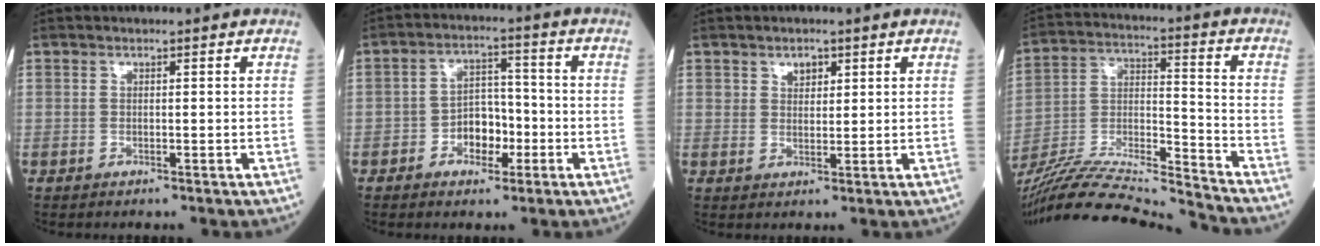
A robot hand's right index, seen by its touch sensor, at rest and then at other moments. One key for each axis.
{"total": 6.0, "fx": -2.1, "fy": 3.7, "fz": 4.2, "tx": -0.067, "ty": 0.016, "tz": -0.037}
{"total": 2.4, "fx": 1.4, "fy": 1.6, "fz": 1.2, "tx": -0.017, "ty": 0.000, "tz": 0.023}
{"total": 20.4, "fx": -19.3, "fy": -1.1, "fz": 6.7, "tx": -0.139, "ty": -0.007, "tz": -0.334}